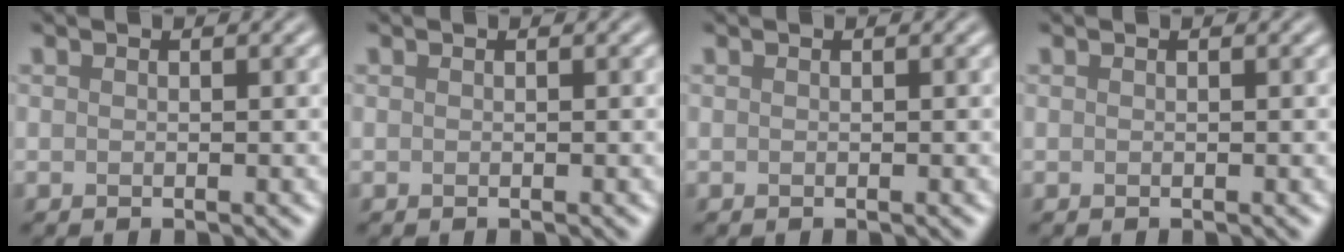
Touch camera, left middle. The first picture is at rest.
{"total": 0.0}
{"total": 0.0}
{"total": 0.0}